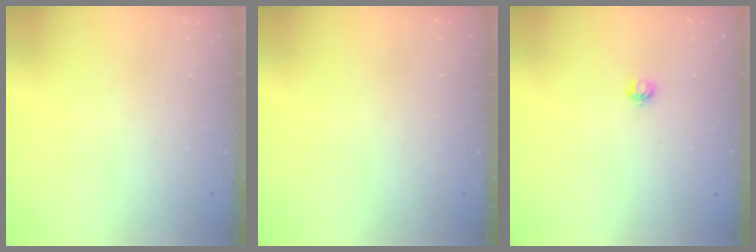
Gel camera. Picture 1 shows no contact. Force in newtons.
{"total": 0.0}
{"total": 3.9, "press": 3.9, "slide": 0.5}